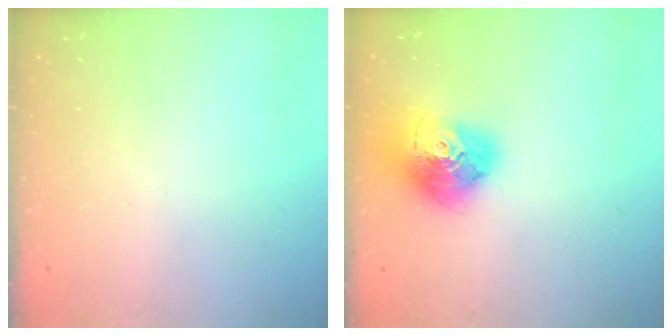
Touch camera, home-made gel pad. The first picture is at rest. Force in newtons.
{"total": 18.4, "press": 18.3, "slide": 2.0}